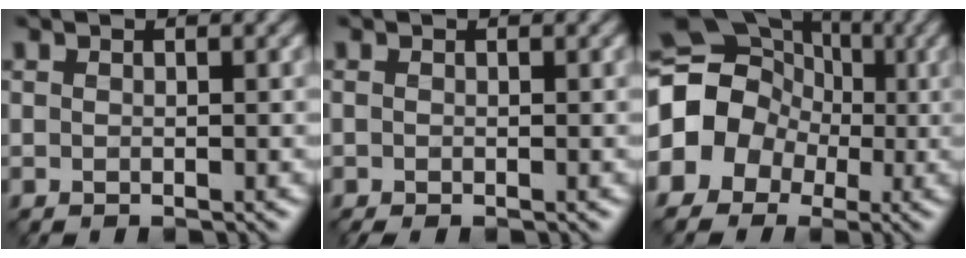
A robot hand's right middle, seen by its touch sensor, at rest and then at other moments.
{"total": 0.8, "force": [-0.4, 0.3, 0.6], "torque": [-0.018, 0.001, -0.007]}
{"total": 12.0, "force": [-1.0, 10.9, 5.0], "torque": [-0.115, 0.031, -0.052]}